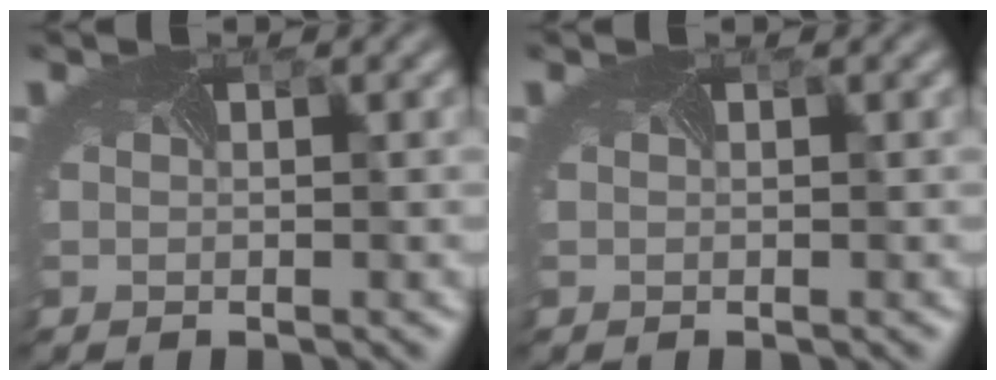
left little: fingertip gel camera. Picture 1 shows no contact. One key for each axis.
{"total": 0.0}